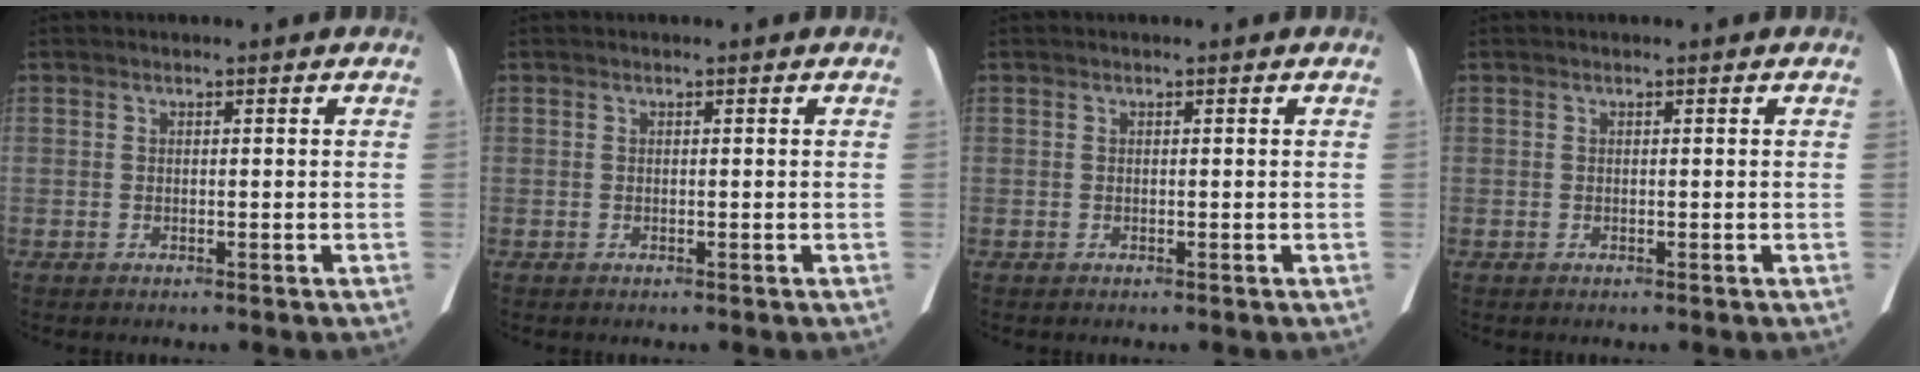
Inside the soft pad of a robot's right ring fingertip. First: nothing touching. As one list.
[{"total": 0.0}, {"total": 0.0}, {"total": 0.0}]